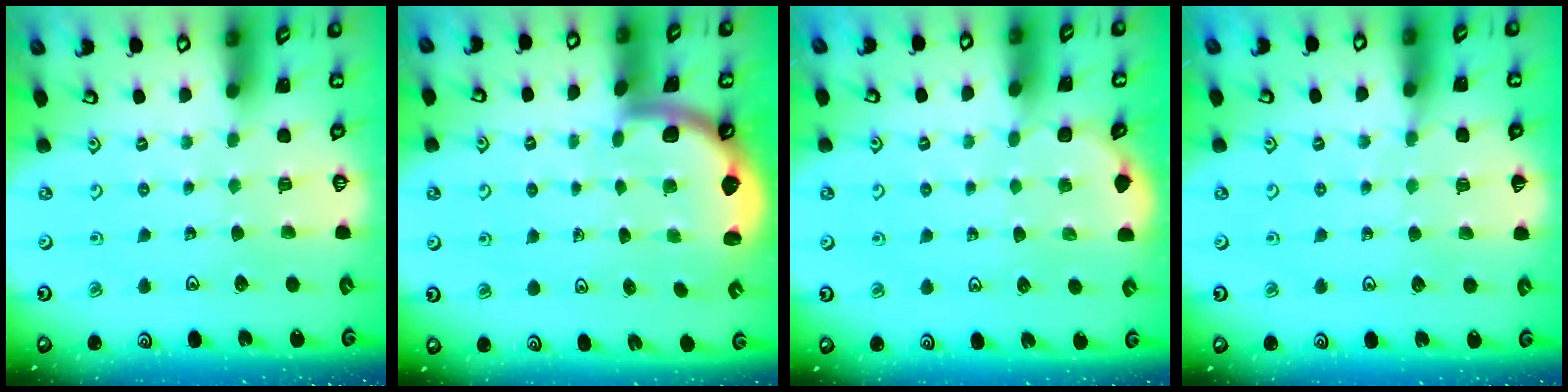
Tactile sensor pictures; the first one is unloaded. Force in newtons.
{"total": 2.0, "press": 2.0, "slide": 0.3}
{"total": 2.1, "press": 2.1, "slide": 0.2}
{"total": 6.1, "press": 6.1, "slide": 0.8}